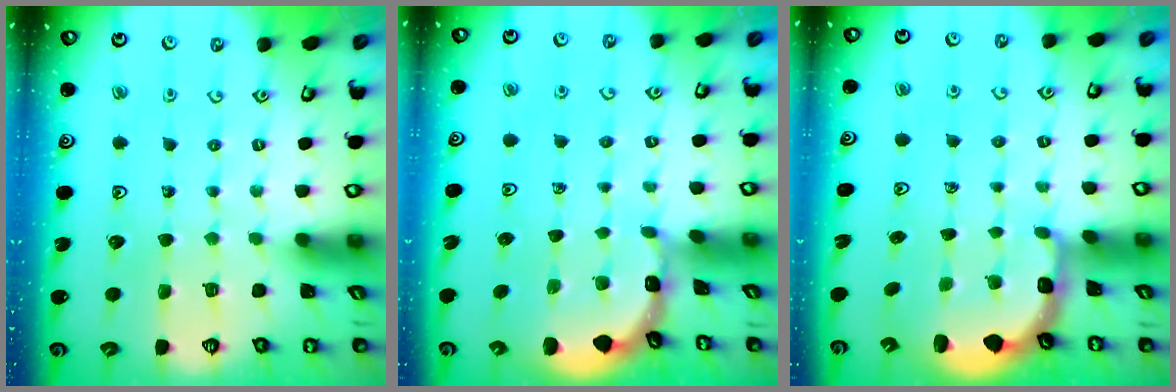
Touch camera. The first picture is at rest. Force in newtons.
{"total": 1.1, "press": 1.1, "slide": 0.2}
{"total": 2.8, "press": 2.2, "slide": 1.7}